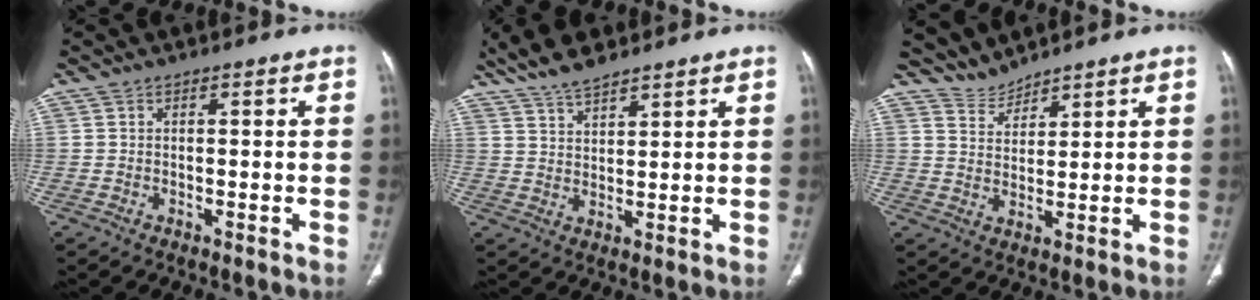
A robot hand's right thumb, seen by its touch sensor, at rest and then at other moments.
{"total": 7.8, "force": [6.5, 2.1, 3.7], "torque": [-0.065, -0.020, 0.129]}
{"total": 3.8, "force": [3.7, 0.5, -0.5], "torque": [0.017, -0.024, 0.082]}